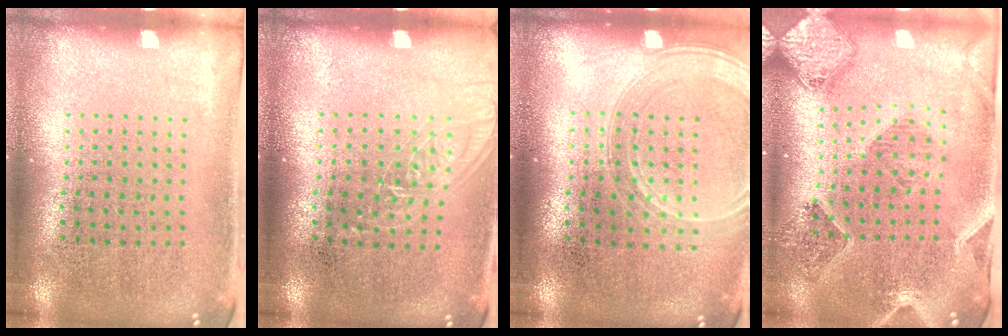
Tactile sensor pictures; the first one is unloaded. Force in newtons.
{"total": 1.1, "press": 1.1, "slide": 0.2}
{"total": 1.6, "press": 1.6, "slide": 0.3}
{"total": 1.5, "press": 1.4, "slide": 0.4}